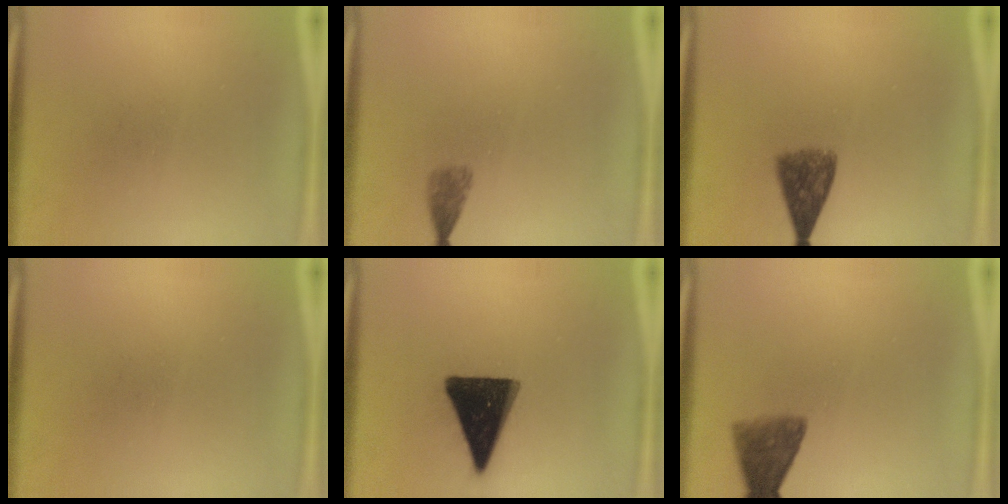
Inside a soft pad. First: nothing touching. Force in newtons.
{"total": 1.8}
{"total": 5.9}
{"total": 0.0}
{"total": 16.1}
{"total": 5.4}